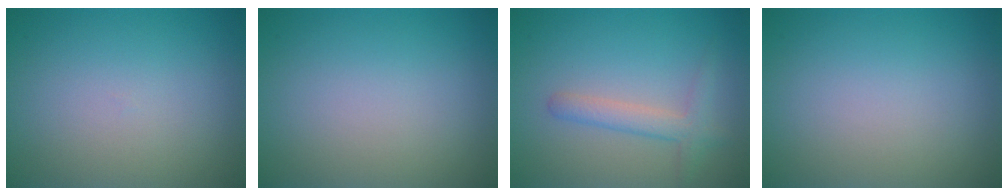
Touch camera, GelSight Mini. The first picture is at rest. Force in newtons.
{"total": 0.0}
{"total": 1.8, "press": 1.8, "slide": 0.2}
{"total": 0.0}